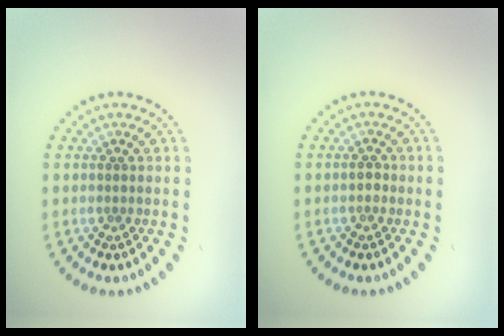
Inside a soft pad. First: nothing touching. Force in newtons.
{"total": 0.8, "press": 0.8, "slide": 0.1}